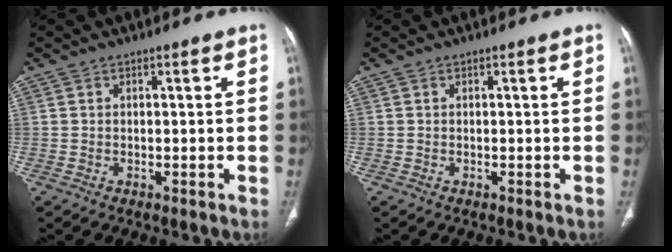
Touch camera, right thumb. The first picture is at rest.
{"total": 0.0}